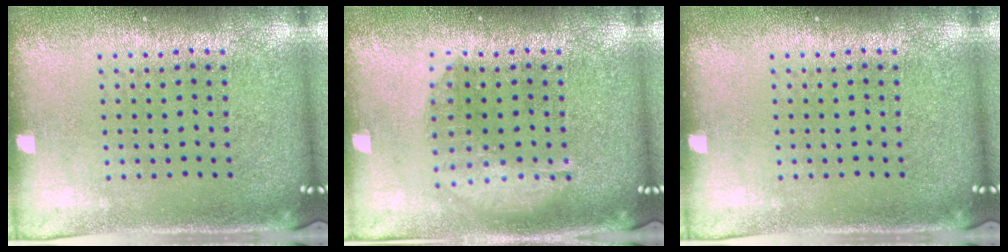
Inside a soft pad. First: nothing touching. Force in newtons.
{"total": 1.4, "press": 1.3, "slide": 0.6}
{"total": 0.0}